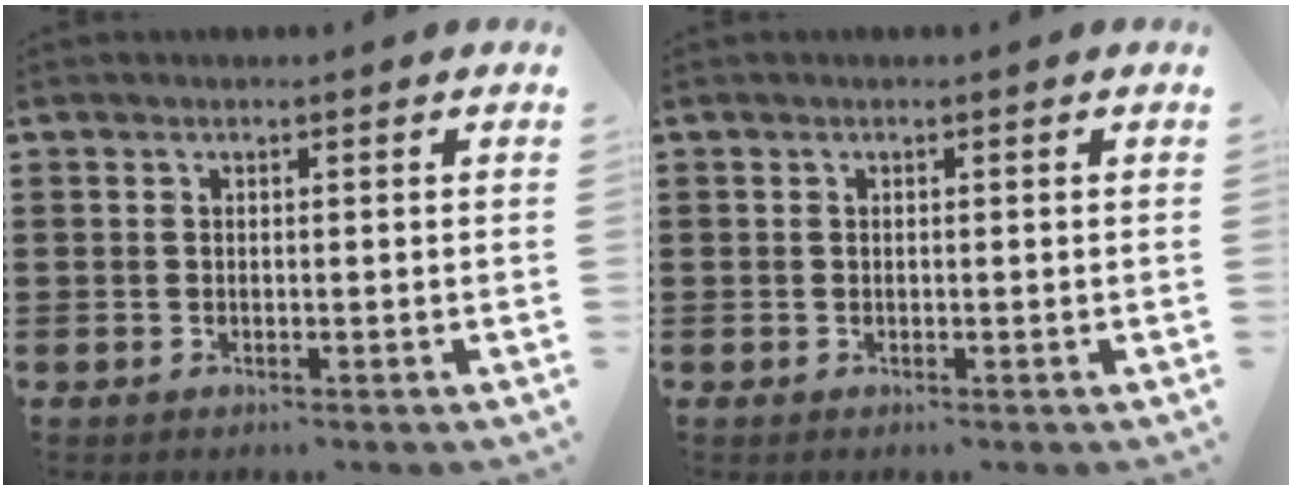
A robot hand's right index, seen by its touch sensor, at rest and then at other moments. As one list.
[{"total": 0.0}]